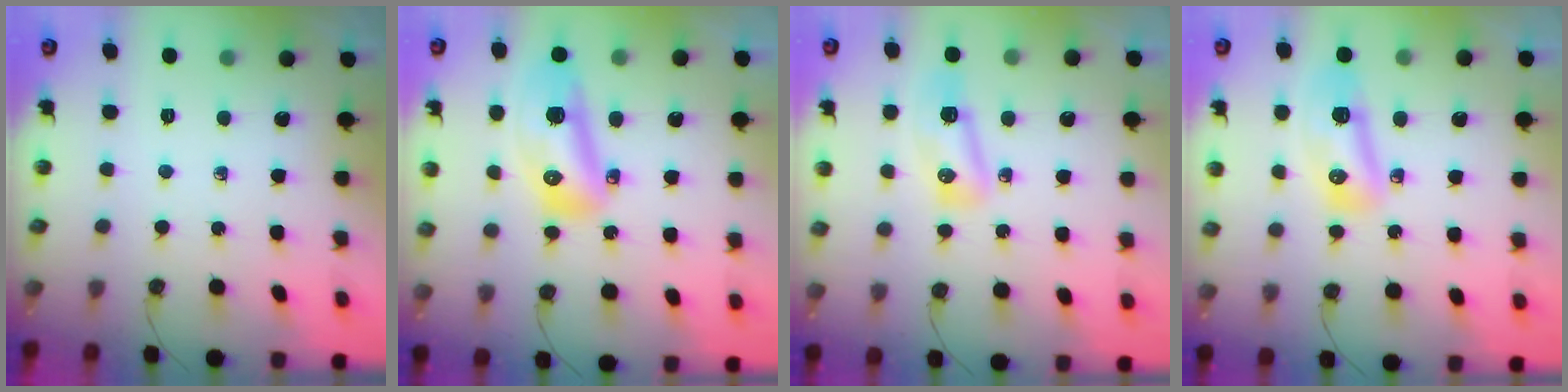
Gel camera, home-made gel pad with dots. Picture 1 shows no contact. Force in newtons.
{"total": 14.6, "press": 14.5, "slide": 1.7}
{"total": 8.3, "press": 8.2, "slide": 0.9}
{"total": 9.7, "press": 9.6, "slide": 1.2}